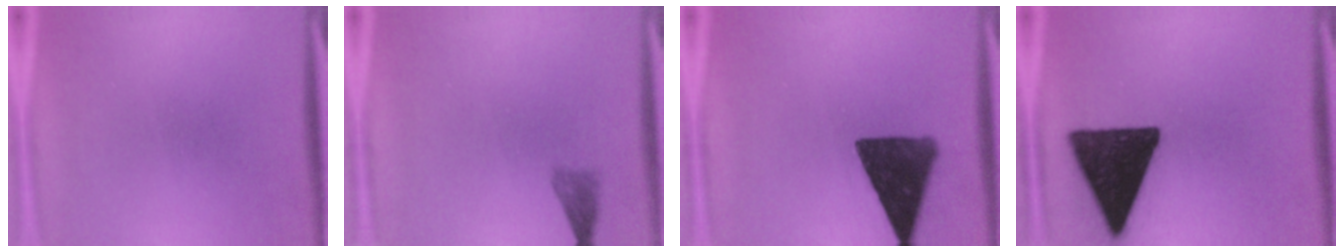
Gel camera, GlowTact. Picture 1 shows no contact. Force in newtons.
{"total": 1.7}
{"total": 13.2}
{"total": 17.0}